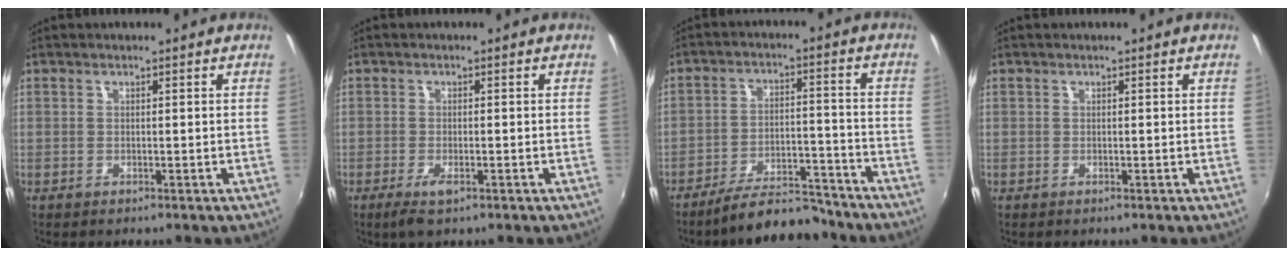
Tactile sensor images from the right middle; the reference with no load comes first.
{"total": 3.1, "force": [-1.8, 0.9, 2.4], "torque": [-0.052, -0.010, -0.032]}
{"total": 11.7, "force": [-10.5, 2.6, 4.5], "torque": [-0.094, 0.008, -0.155]}
{"total": 0.0}